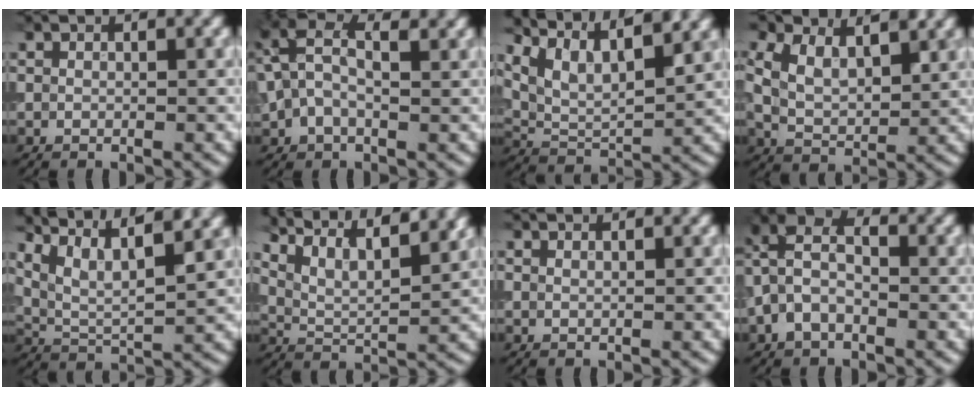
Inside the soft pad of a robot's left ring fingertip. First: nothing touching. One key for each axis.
{"total": 7.2, "fx": 2.2, "fy": 4.0, "fz": 5.5, "tx": -0.138, "ty": 0.018, "tz": 0.033}
{"total": 8.4, "fx": 5.7, "fy": 2.8, "fz": 5.5, "tx": -0.120, "ty": 0.018, "tz": 0.094}
{"total": 6.0, "fx": 3.1, "fy": 3.3, "fz": 4.0, "tx": -0.093, "ty": 0.014, "tz": 0.044}
{"total": 9.2, "fx": 6.5, "fy": 2.4, "fz": 6.0, "tx": -0.120, "ty": 0.024, "tz": 0.092}
{"total": 10.6, "fx": 7.8, "fy": 3.4, "fz": 6.3, "tx": -0.120, "ty": 0.029, "tz": 0.111}
{"total": 0.7, "fx": 0.7, "fy": -0.2, "fz": 0.1, "tx": -0.006, "ty": 0.000, "tz": 0.010}
{"total": 4.6, "fx": -0.9, "fy": 2.8, "fz": 3.5, "tx": -0.078, "ty": 0.019, "tz": -0.029}